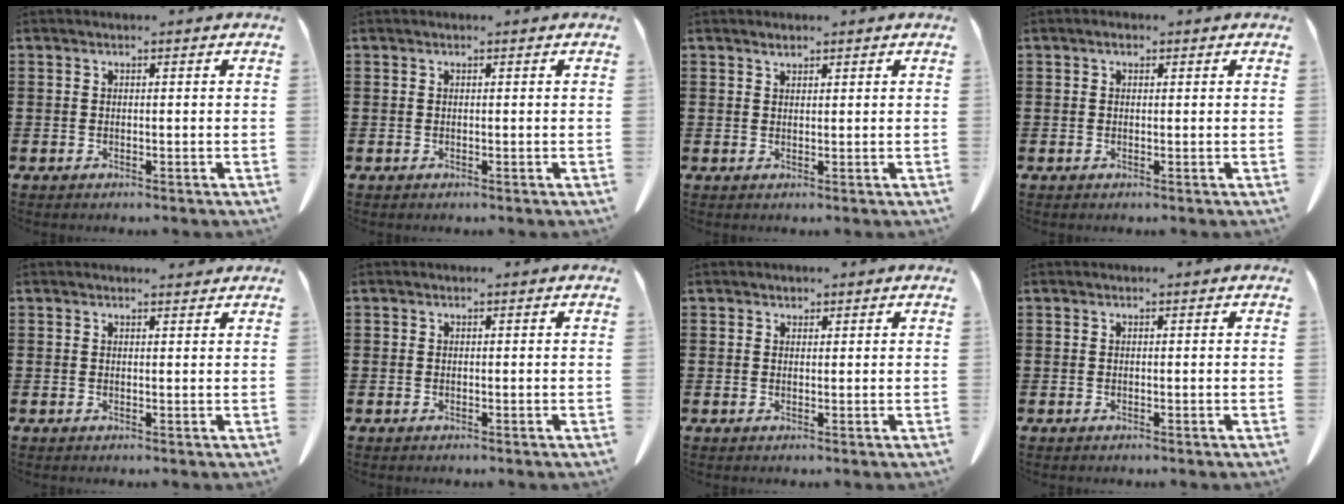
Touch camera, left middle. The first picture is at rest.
{"total": 0.0}
{"total": 1.1, "force": [0.9, 0.4, 0.5], "torque": [-0.010, 0.001, 0.017]}
{"total": 1.1, "force": [0.1, 0.7, 0.8], "torque": [-0.018, 0.006, 0.002]}
{"total": 1.0, "force": [1.0, 0.1, 0.3], "torque": [-0.008, 0.000, 0.018]}
{"total": 0.0}
{"total": 0.9, "force": [0.7, 0.6, 0.0], "torque": [-0.003, 0.002, 0.013]}
{"total": 0.0}